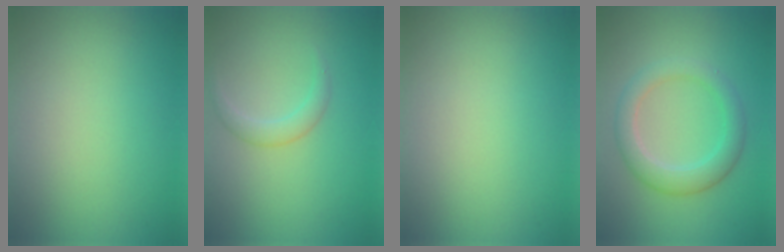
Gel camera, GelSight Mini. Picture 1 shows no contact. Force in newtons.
{"total": 1.6, "press": 1.6, "slide": 0.0}
{"total": 0.0}
{"total": 3.5, "press": 3.5, "slide": 0.4}